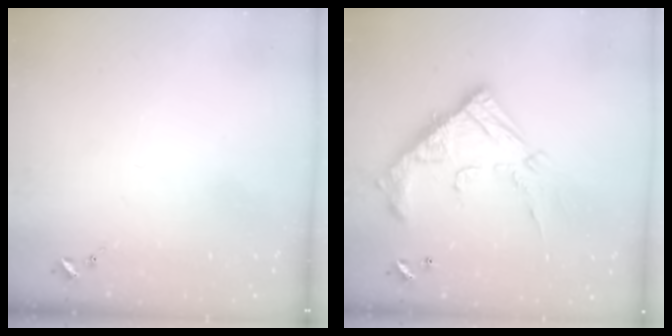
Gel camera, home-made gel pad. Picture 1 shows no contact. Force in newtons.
{"total": 20.8, "press": 20.8, "slide": 0.6}